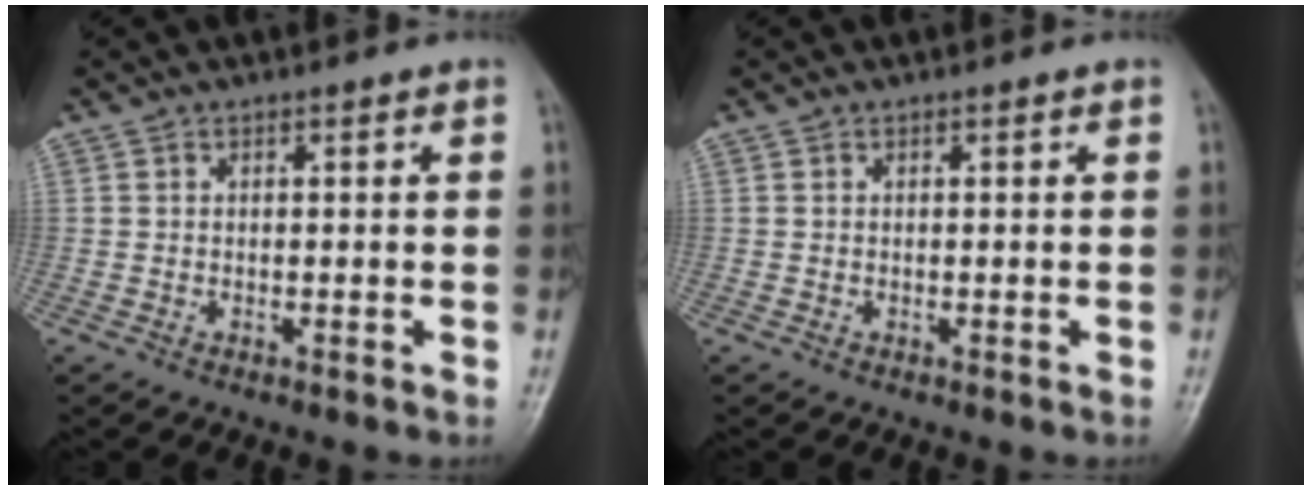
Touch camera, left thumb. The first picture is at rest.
{"total": 0.0}